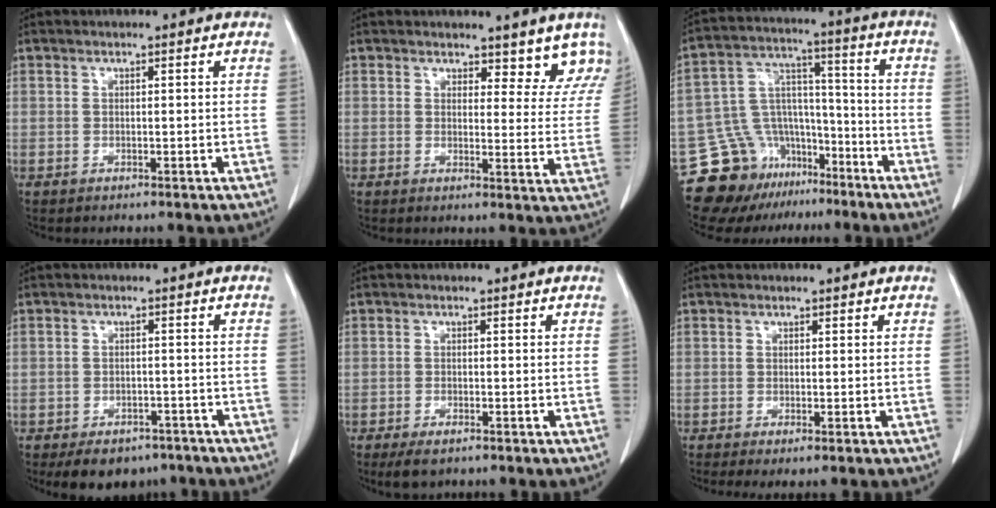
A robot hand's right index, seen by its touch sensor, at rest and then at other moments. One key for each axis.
{"total": 7.4, "fx": 6.6, "fy": 3.0, "fz": 1.7, "tx": 0.015, "ty": -0.019, "tz": 0.057}
{"total": 14.8, "fx": -10.6, "fy": 9.8, "fz": 3.5, "tx": -0.060, "ty": 0.081, "tz": -0.170}
{"total": 8.7, "fx": -6.6, "fy": 5.0, "fz": 2.8, "tx": -0.032, "ty": 0.005, "tz": -0.086}
{"total": 3.4, "fx": -2.4, "fy": 1.2, "fz": 2.0, "tx": -0.038, "ty": -0.006, "tz": -0.035}
{"total": 2.0, "fx": -1.5, "fy": 0.3, "fz": 1.4, "tx": -0.018, "ty": -0.004, "tz": -0.022}